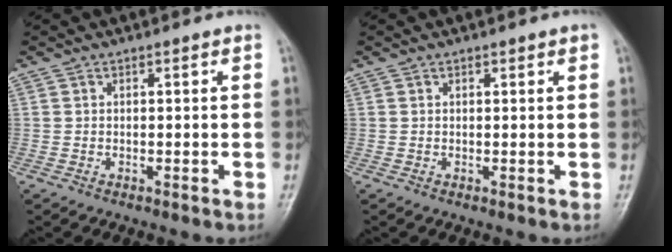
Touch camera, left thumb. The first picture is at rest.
{"total": 1.1, "force": [0.7, 0.4, 0.7], "torque": [-0.004, -0.001, 0.008]}